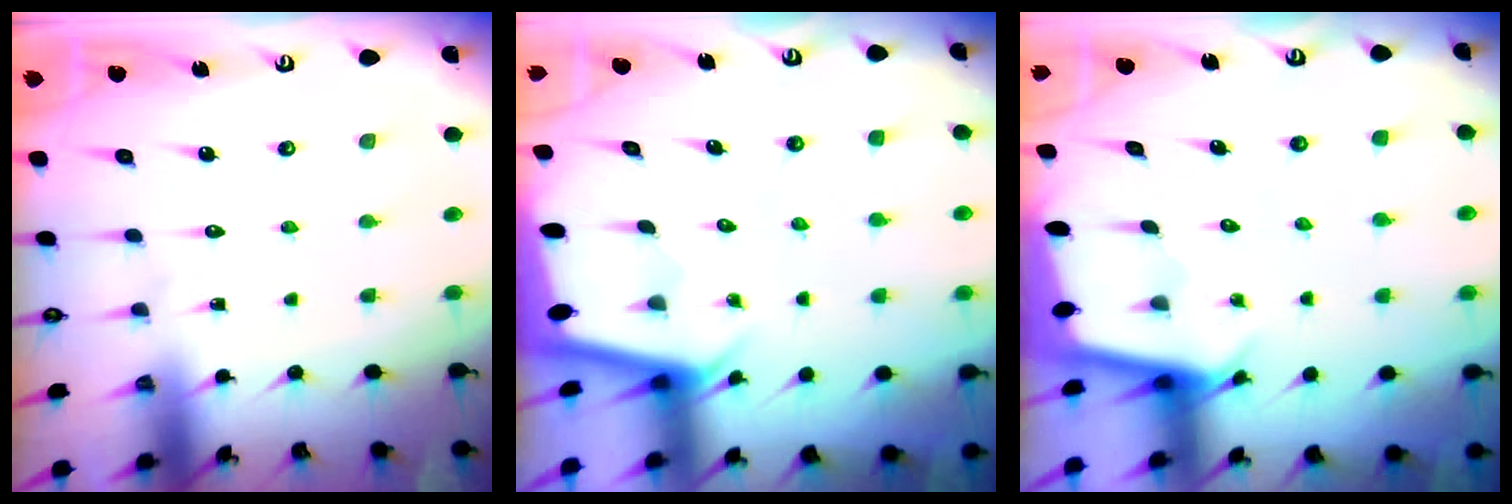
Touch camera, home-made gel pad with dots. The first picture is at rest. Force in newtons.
{"total": 1.8, "press": 1.8, "slide": 0.1}
{"total": 2.3, "press": 2.3, "slide": 0.1}